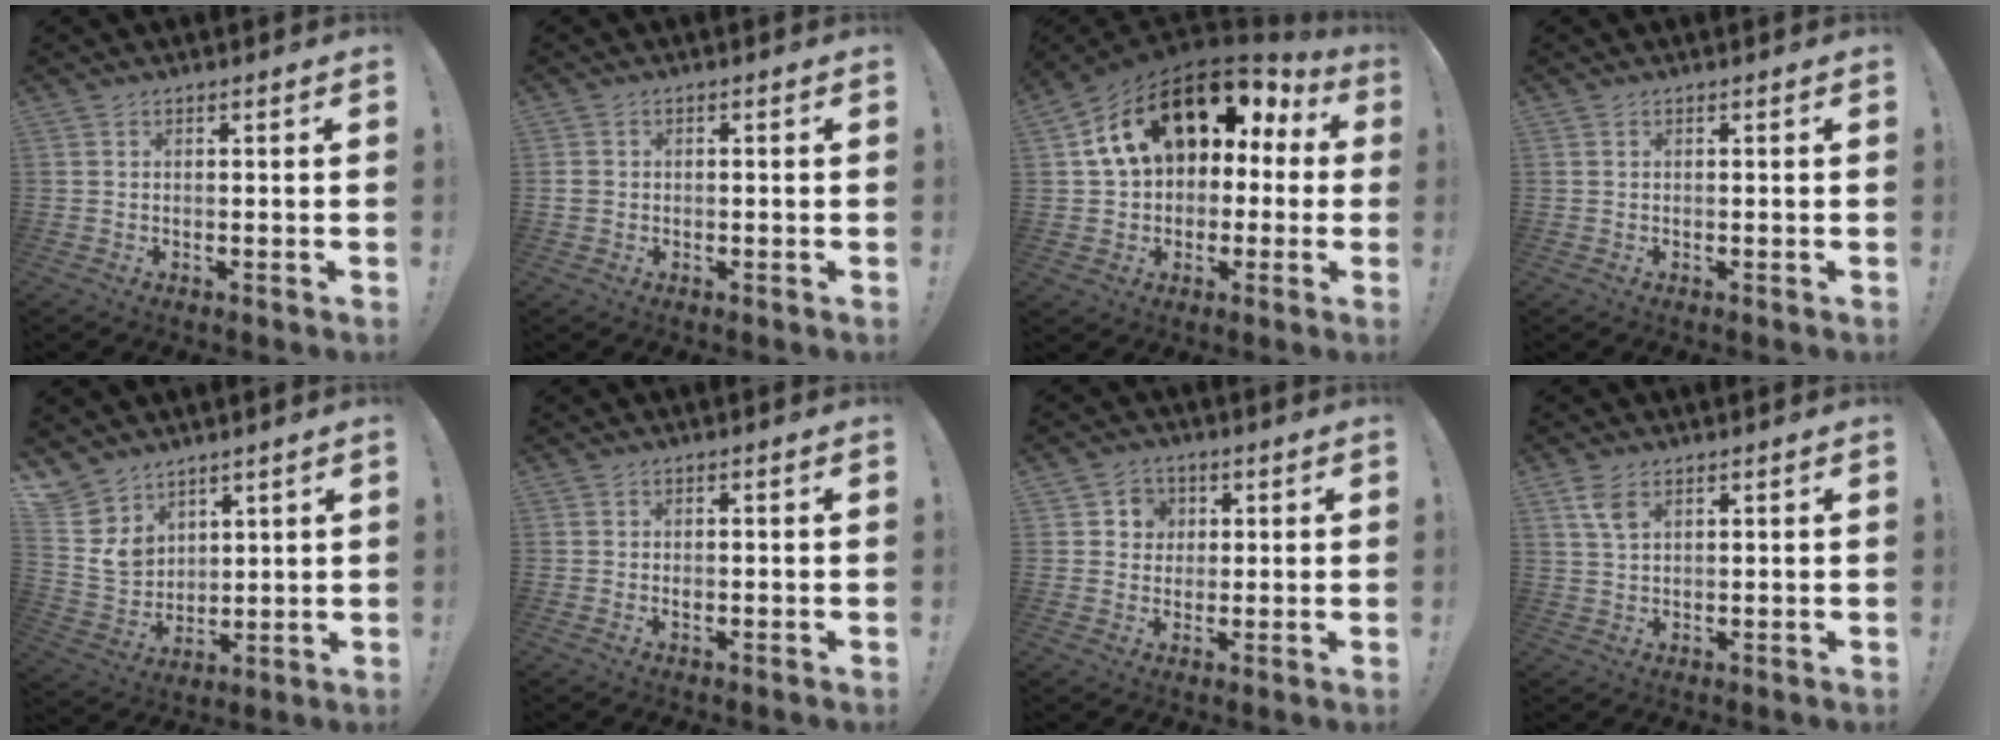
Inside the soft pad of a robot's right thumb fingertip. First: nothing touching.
{"total": 2.1, "force": [-0.6, 1.7, 1.0], "torque": [-0.015, 0.007, -0.011]}
{"total": 20.0, "force": [8.7, 11.5, 13.9], "torque": [-0.219, -0.037, 0.155]}
{"total": 0.0}
{"total": 8.6, "force": [5.1, 6.9, 0.9], "torque": [-0.024, -0.051, 0.108]}
{"total": 0.5, "force": [-0.1, 0.4, 0.3], "torque": [-0.006, 0.001, -0.001]}
{"total": 5.3, "force": [1.1, 5.1, 1.1], "torque": [-0.013, -0.004, 0.020]}
{"total": 4.7, "force": [2.5, 2.3, 3.3], "torque": [-0.053, -0.010, 0.044]}